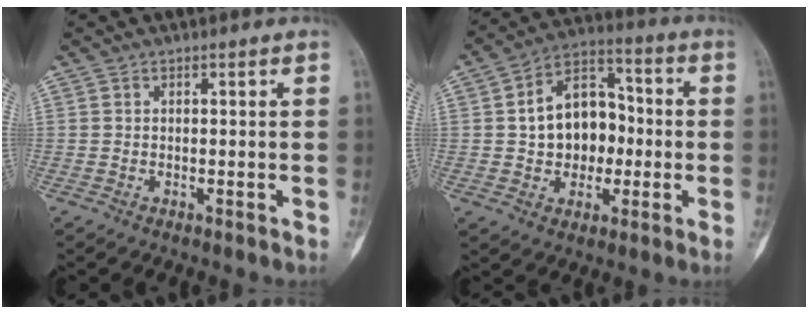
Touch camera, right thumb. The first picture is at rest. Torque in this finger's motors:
{"motor_torque": [0.20, 0.21, 0.59, -0.52, 0.23]}